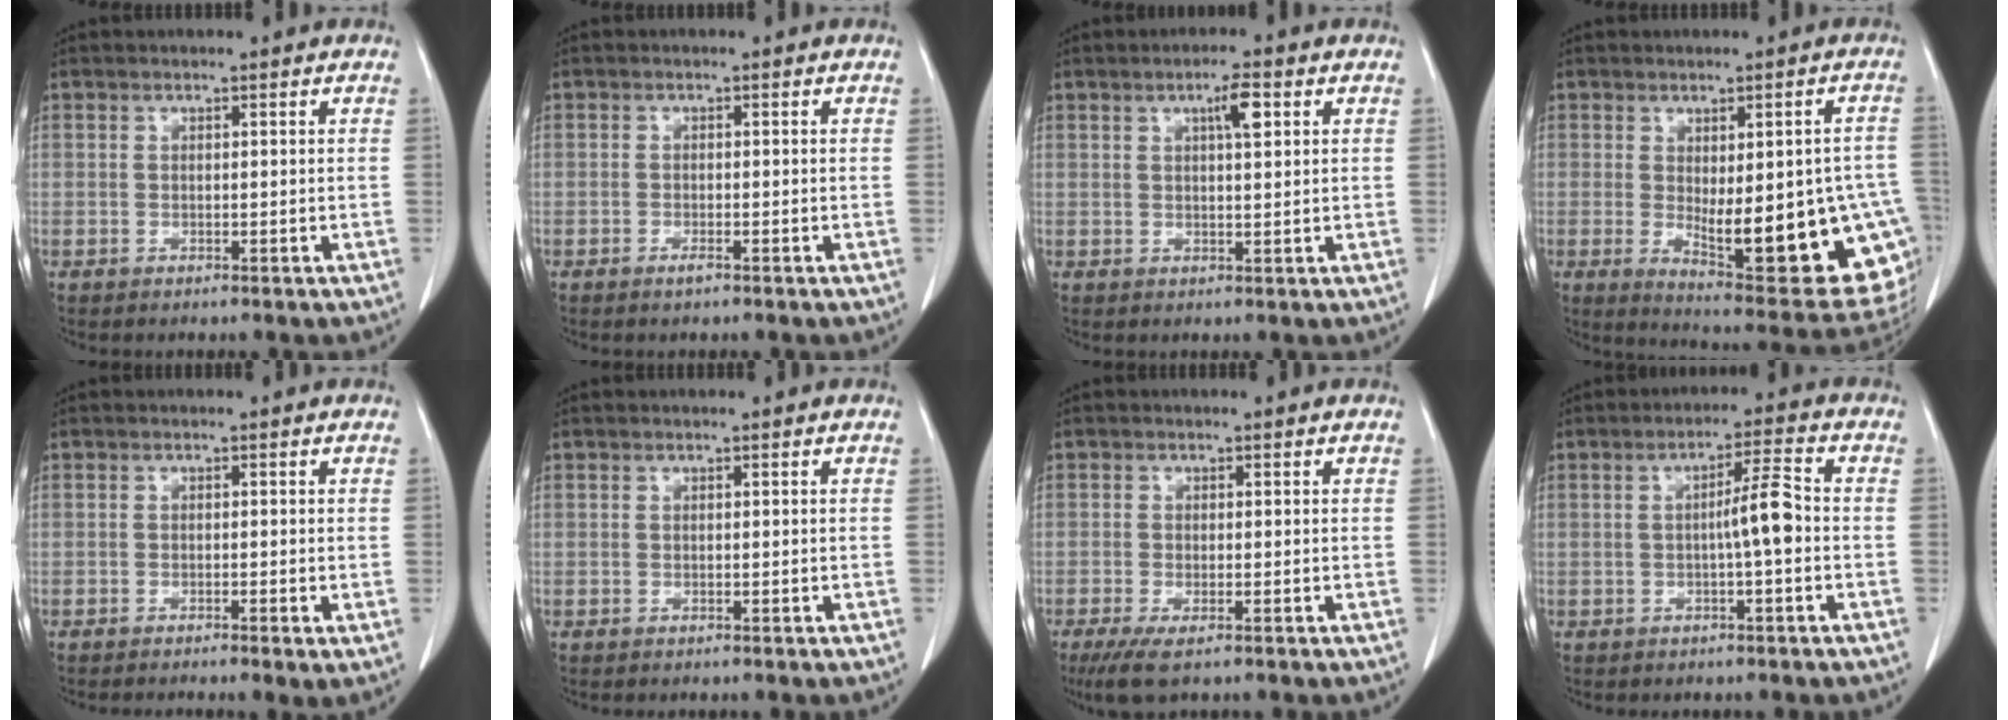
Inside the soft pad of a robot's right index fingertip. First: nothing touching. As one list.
[{"total": 1.0, "force": [-0.7, 0.1, 0.6], "torque": [-0.013, -0.001, -0.012]}, {"total": 3.6, "force": [1.5, 0.6, 3.3], "torque": [-0.055, 0.001, 0.024]}, {"total": 20.8, "force": [-4.2, 6.1, 19.4], "torque": [-0.164, -0.002, -0.031]}, {"total": 2.1, "force": [-1.1, 0.2, 1.7], "torque": [-0.026, -0.006, -0.017]}, {"total": 0.0}, {"total": 4.0, "force": [-2.5, 0.9, 3.1], "torque": [-0.060, -0.012, -0.041]}, {"total": 5.0, "force": [-0.7, 0.0, 4.9], "torque": [-0.077, 0.011, -0.011]}]